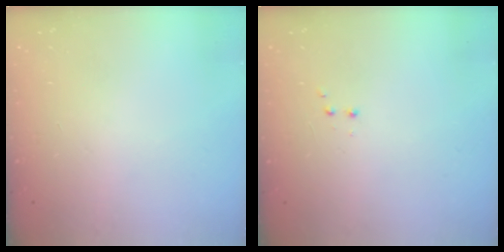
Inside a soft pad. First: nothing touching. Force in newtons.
{"total": 2.0, "press": 1.8, "slide": 0.9}